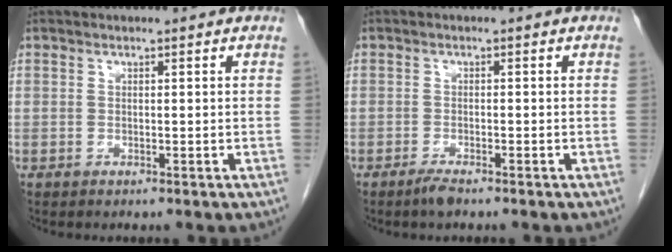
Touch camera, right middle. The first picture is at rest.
{"total": 1.7, "force": [-1.4, 0.1, 1.0], "torque": [-0.025, -0.004, -0.026]}